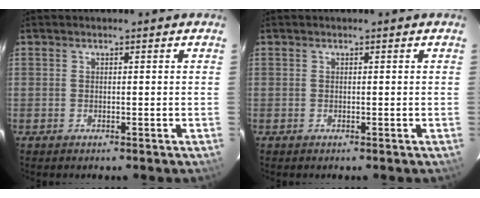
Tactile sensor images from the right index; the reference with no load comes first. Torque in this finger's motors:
{"motor_torque": [0.00, 0.00, 0.03, 0.00]}